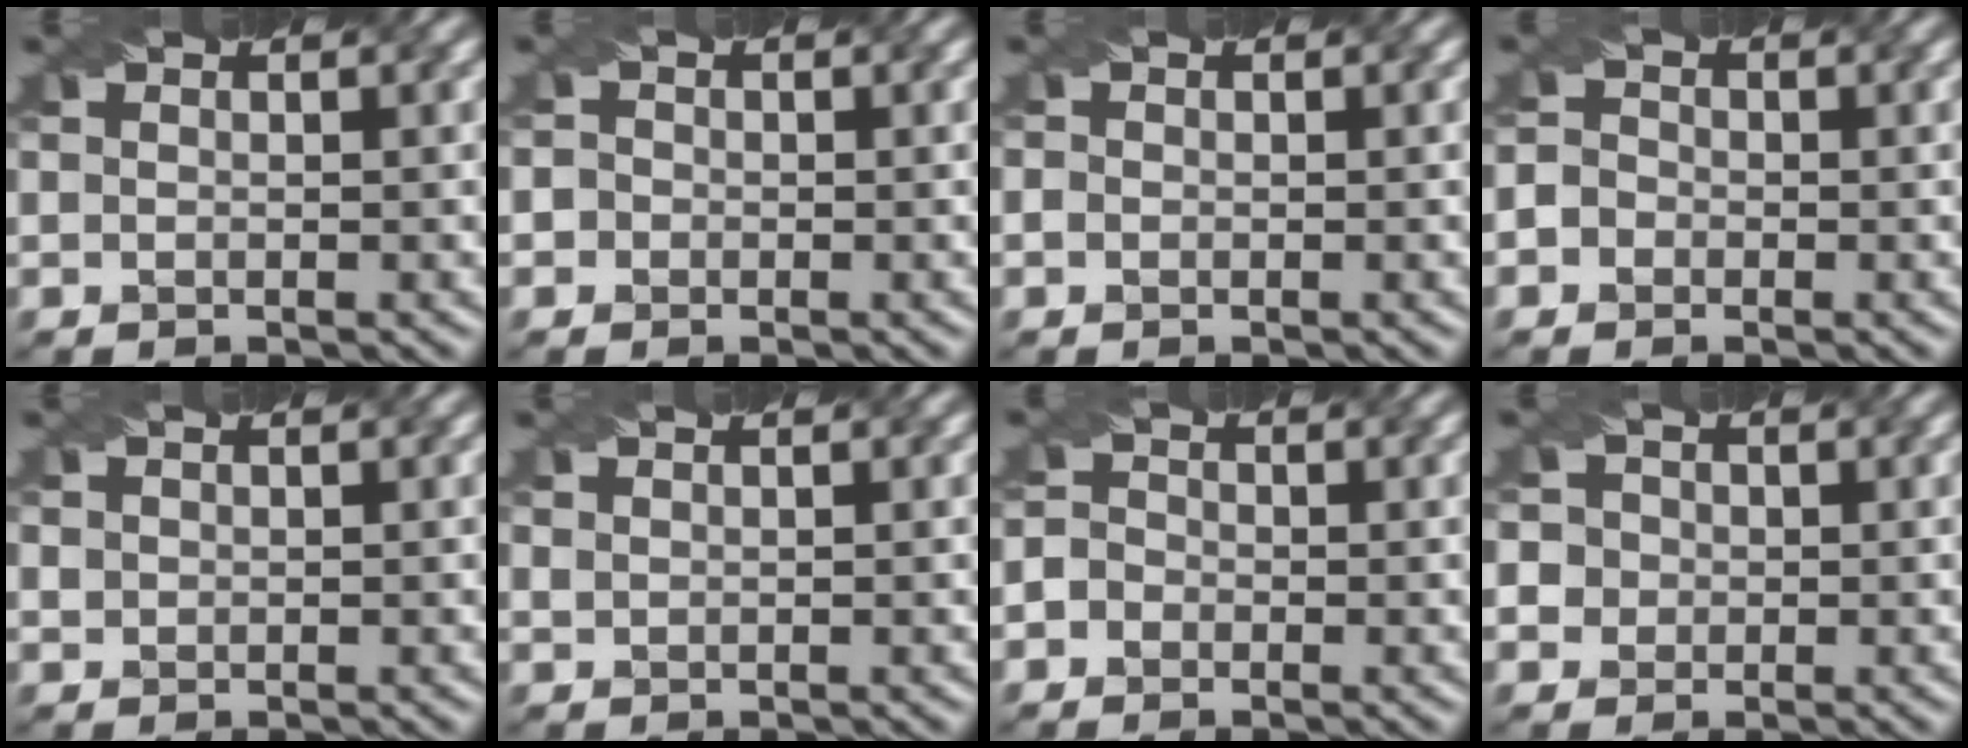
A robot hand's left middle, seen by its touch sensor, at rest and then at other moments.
{"total": 1.7, "force": [0.0, 1.6, 0.6], "torque": [0.014, 0.023, -0.021]}
{"total": 0.6, "force": [-0.2, 0.5, 0.2], "torque": [-0.001, 0.005, -0.006]}
{"total": 2.4, "force": [-0.8, 2.1, 0.7], "torque": [0.005, 0.018, -0.036]}
{"total": 1.1, "force": [0.5, 0.9, 0.4], "torque": [-0.013, 0.009, 0.016]}
{"total": 0.6, "force": [0.4, 0.4, 0.2], "torque": [-0.013, 0.001, 0.015]}
{"total": 2.1, "force": [-1.1, 1.8, 0.5], "torque": [0.006, 0.013, -0.035]}
{"total": 5.0, "force": [0.5, 4.7, 1.6], "torque": [-0.030, 0.036, -0.016]}